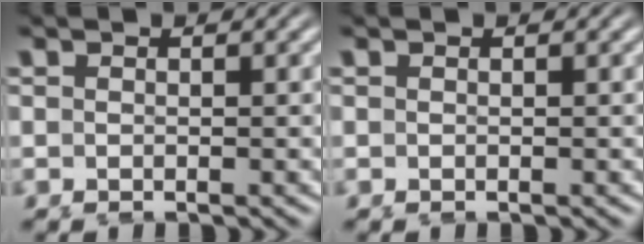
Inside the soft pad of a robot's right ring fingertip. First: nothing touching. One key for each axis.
{"total": 0.0}